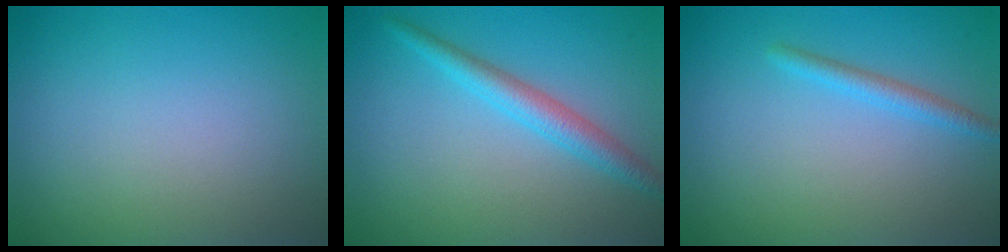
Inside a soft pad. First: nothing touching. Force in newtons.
{"total": 2.9, "press": 2.9, "slide": 0.1}
{"total": 1.6, "press": 1.6, "slide": 0.1}